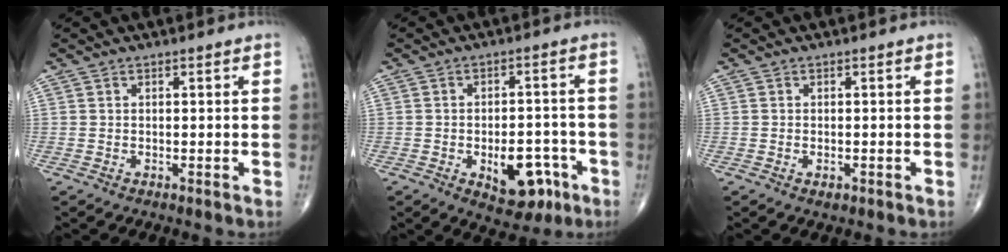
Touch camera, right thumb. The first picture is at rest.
{"total": 10.3, "force": [-4.1, 5.7, 7.5], "torque": [-0.075, 0.026, -0.047]}
{"total": 1.0, "force": [-0.4, 0.6, 0.7], "torque": [-0.010, 0.000, -0.004]}